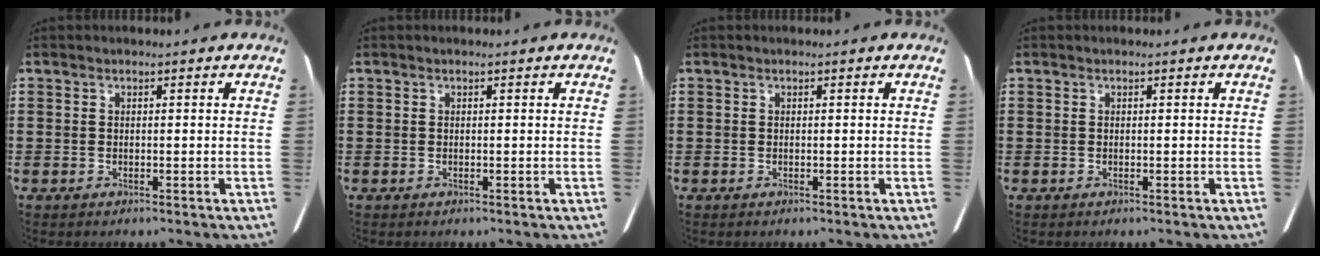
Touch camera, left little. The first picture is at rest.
{"total": 0.0}
{"total": 0.0}
{"total": 0.0}